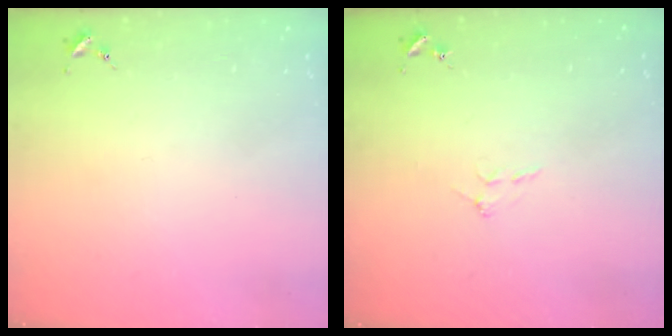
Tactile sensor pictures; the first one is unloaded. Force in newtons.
{"total": 5.0, "press": 5.0, "slide": 0.9}